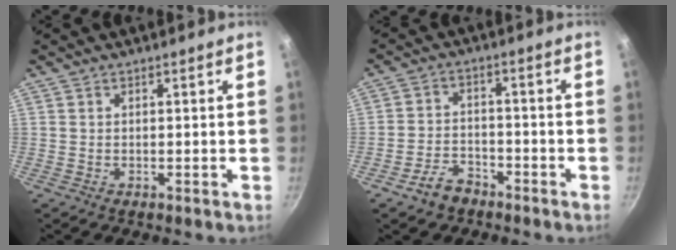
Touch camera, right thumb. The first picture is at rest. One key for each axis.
{"total": 5.7, "fx": -3.9, "fy": 3.5, "fz": 2.3, "tx": -0.032, "ty": 0.039, "tz": -0.071}